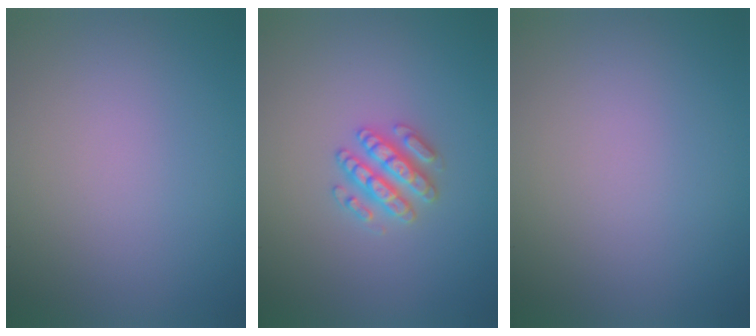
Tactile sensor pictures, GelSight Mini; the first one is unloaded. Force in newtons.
{"total": 2.9, "press": 2.8, "slide": 0.5}
{"total": 0.0}